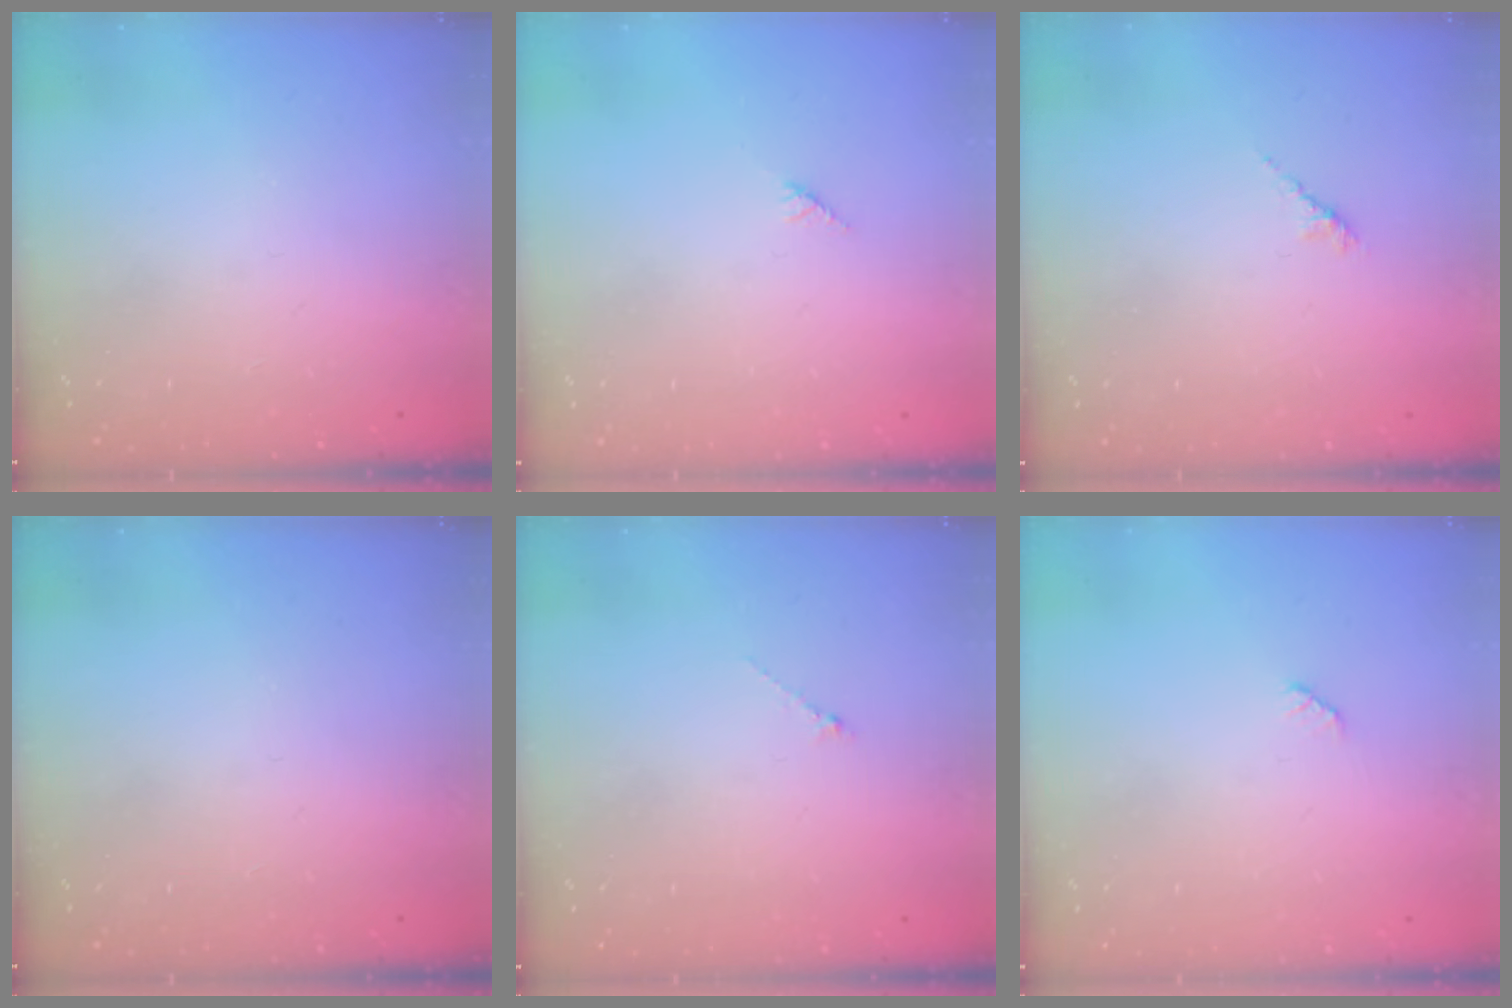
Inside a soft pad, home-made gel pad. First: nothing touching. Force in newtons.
{"total": 2.7, "press": 2.7, "slide": 0.2}
{"total": 2.6, "press": 2.4, "slide": 0.7}
{"total": 0.0}
{"total": 0.6, "press": 0.5, "slide": 0.3}
{"total": 2.5, "press": 2.5, "slide": 0.4}